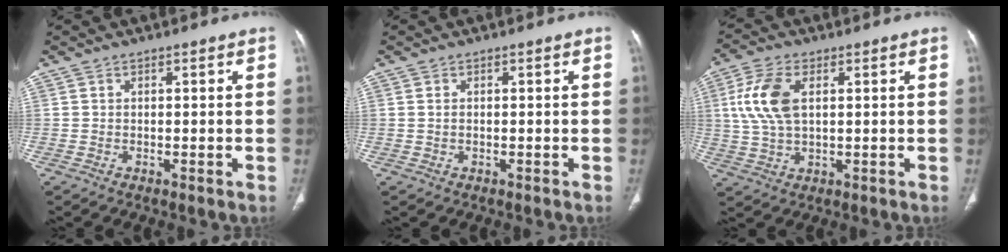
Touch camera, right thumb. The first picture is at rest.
{"total": 0.6, "force": [0.1, 0.3, 0.5], "torque": [-0.014, 0.001, 0.004]}
{"total": 9.7, "force": [2.2, 5.2, 7.8], "torque": [-0.174, 0.005, 0.045]}